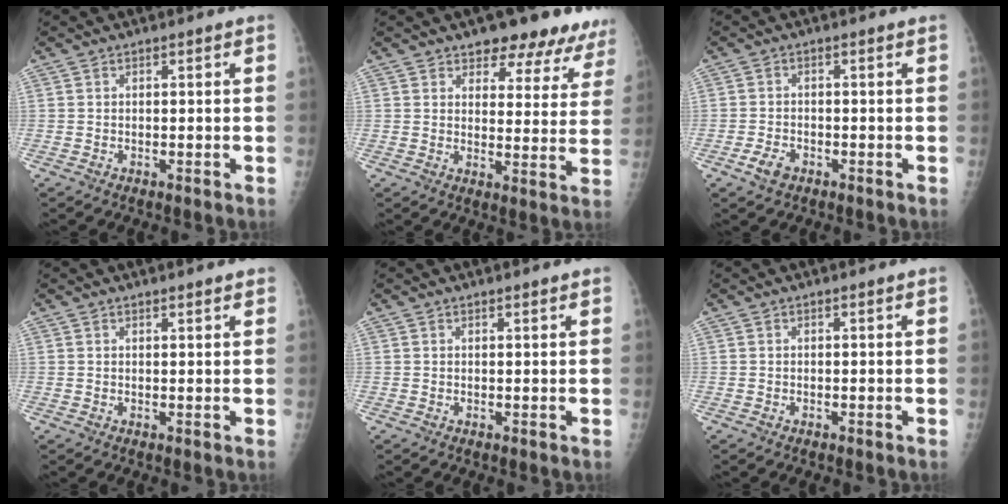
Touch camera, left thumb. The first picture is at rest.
{"total": 13.3, "force": [11.2, 5.4, 4.9], "torque": [0.000, -0.064, 0.120]}
{"total": 2.9, "force": [-1.6, 1.8, 1.7], "torque": [-0.032, 0.004, -0.026]}
{"total": 1.7, "force": [1.5, 0.2, 0.8], "torque": [-0.003, -0.003, 0.021]}
{"total": 1.0, "force": [0.9, 0.0, 0.4], "torque": [-0.004, -0.001, 0.014]}
{"total": 0.0}